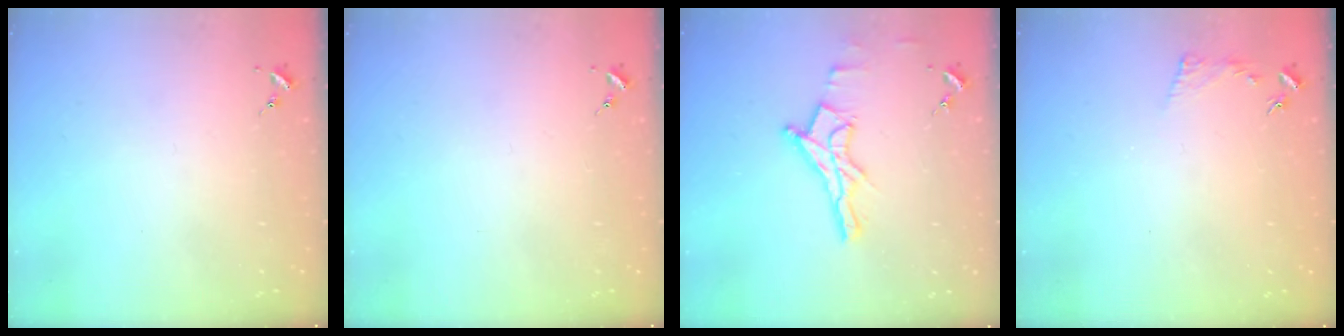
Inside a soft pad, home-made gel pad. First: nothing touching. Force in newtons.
{"total": 0.0}
{"total": 11.1, "press": 11.1, "slide": 0.5}
{"total": 3.8, "press": 3.7, "slide": 0.8}